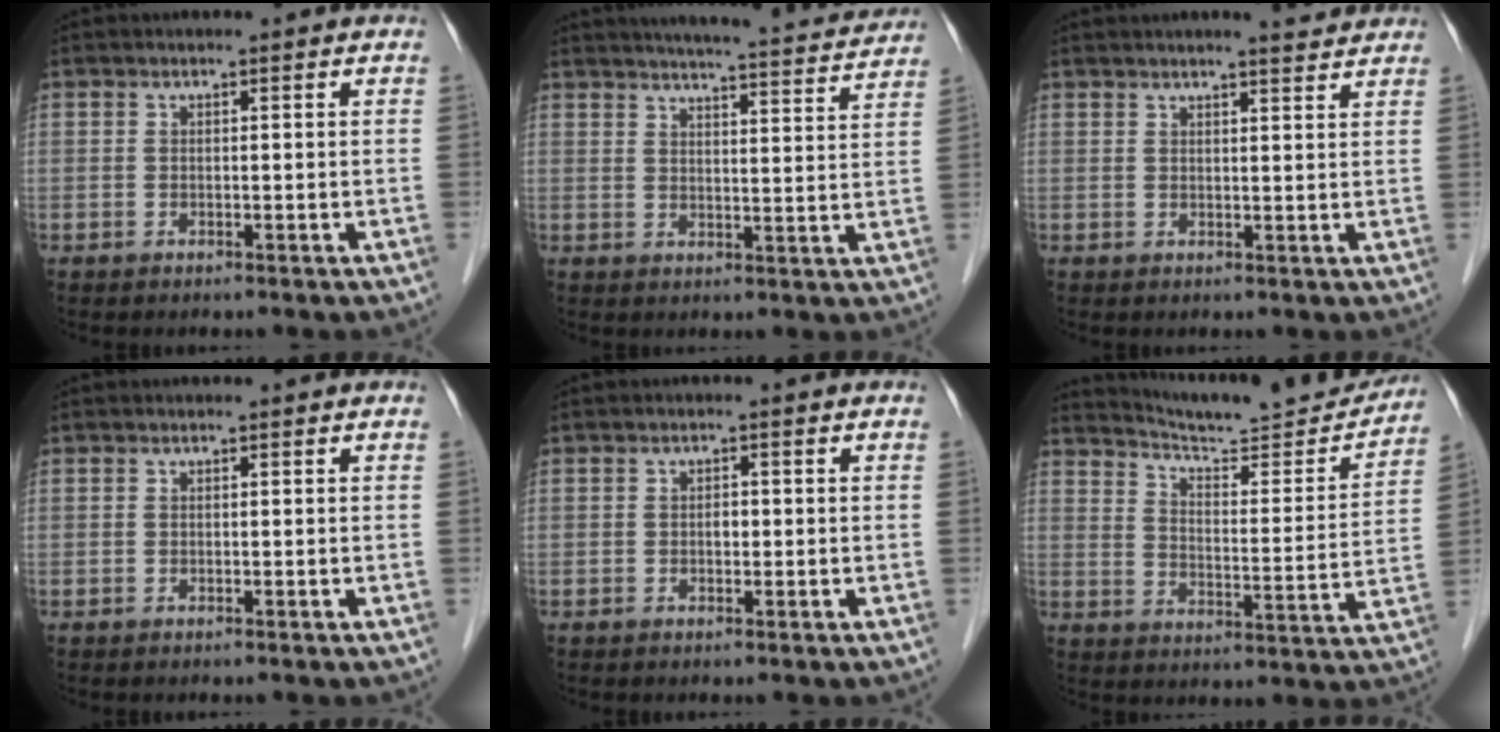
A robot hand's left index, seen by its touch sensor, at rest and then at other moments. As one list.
[{"total": 17.9, "force": [16.9, 1.2, 6.0], "torque": [-0.087, -0.018, 0.204]}, {"total": 4.3, "force": [4.0, 0.2, 1.5], "torque": [-0.026, 0.006, 0.046]}, {"total": 0.0}, {"total": 1.2, "force": [-0.2, 0.7, 0.9], "torque": [-0.014, 0.002, -0.004]}, {"total": 18.0, "force": [17.4, 0.8, 4.7], "torque": [-0.073, -0.051, 0.238]}]